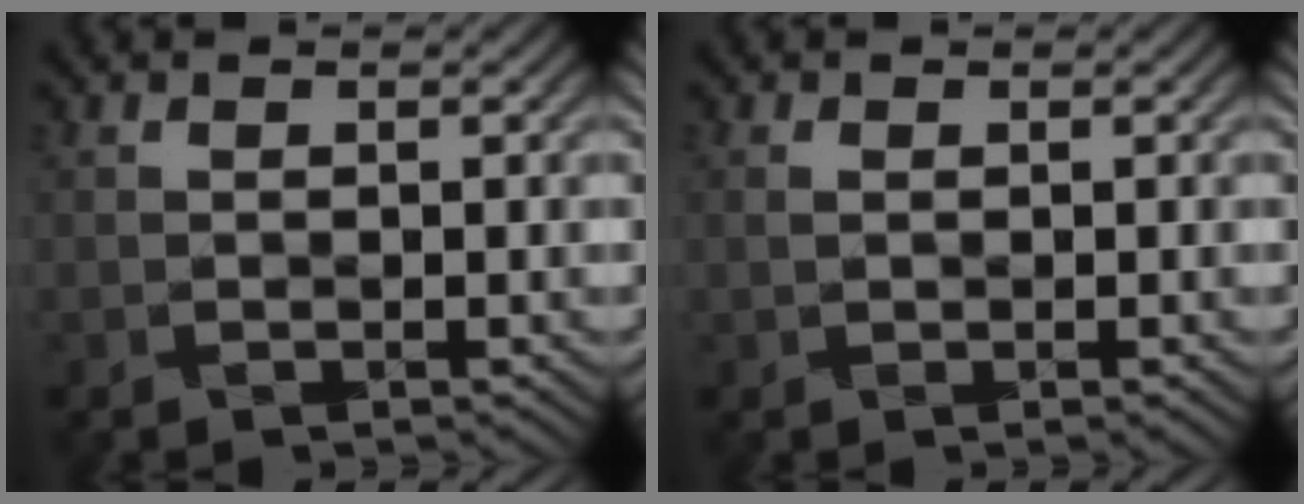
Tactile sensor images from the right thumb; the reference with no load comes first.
{"total": 1.0, "force": [0.0, 0.5, 0.8], "torque": [-0.019, 0.001, -0.001]}